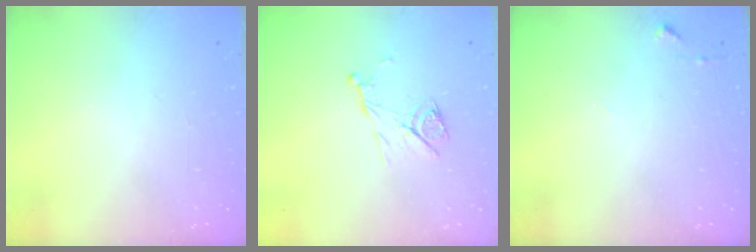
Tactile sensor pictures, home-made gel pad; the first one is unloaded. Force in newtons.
{"total": 9.2, "press": 9.2, "slide": 0.2}
{"total": 5.1, "press": 5.1, "slide": 0.6}